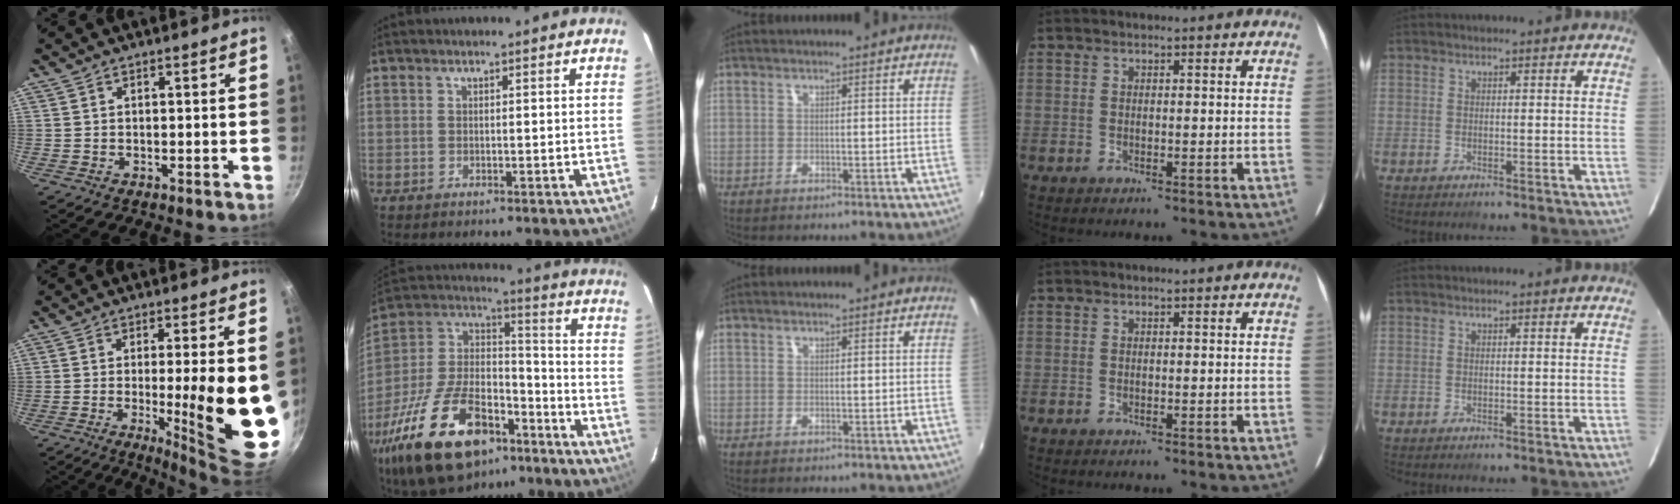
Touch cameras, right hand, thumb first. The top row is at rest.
{"thumb": {"total": 18.3, "force": [-1.7, 3.8, 17.8], "torque": [-0.227, -0.025, -0.014]}, "index": {"total": 30.2, "force": [-18.0, 14.9, 19.1], "torque": [-0.386, 0.001, -0.289]}}